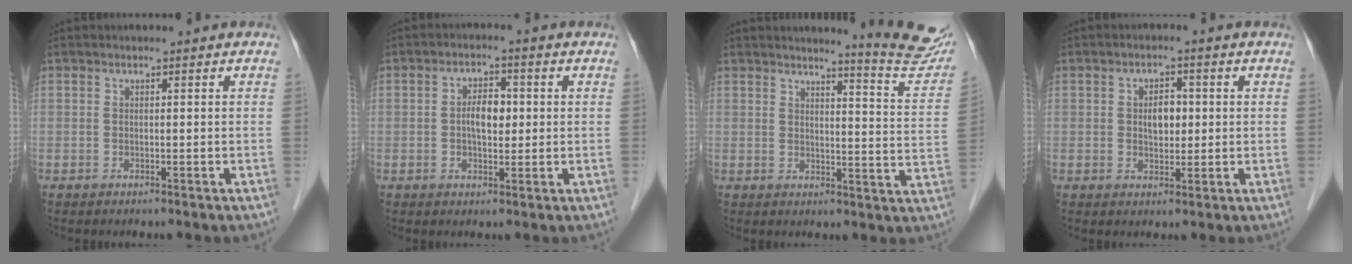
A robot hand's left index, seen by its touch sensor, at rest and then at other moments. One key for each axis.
{"total": 4.2, "fx": 0.2, "fy": 2.1, "fz": 3.6, "tx": -0.066, "ty": 0.008, "tz": 0.002}
{"total": 11.4, "fx": 11.0, "fy": -0.7, "fz": 3.1, "tx": -0.026, "ty": -0.076, "tz": 0.110}
{"total": 3.5, "fx": 0.4, "fy": 2.2, "fz": 2.7, "tx": -0.043, "ty": 0.008, "tz": 0.008}